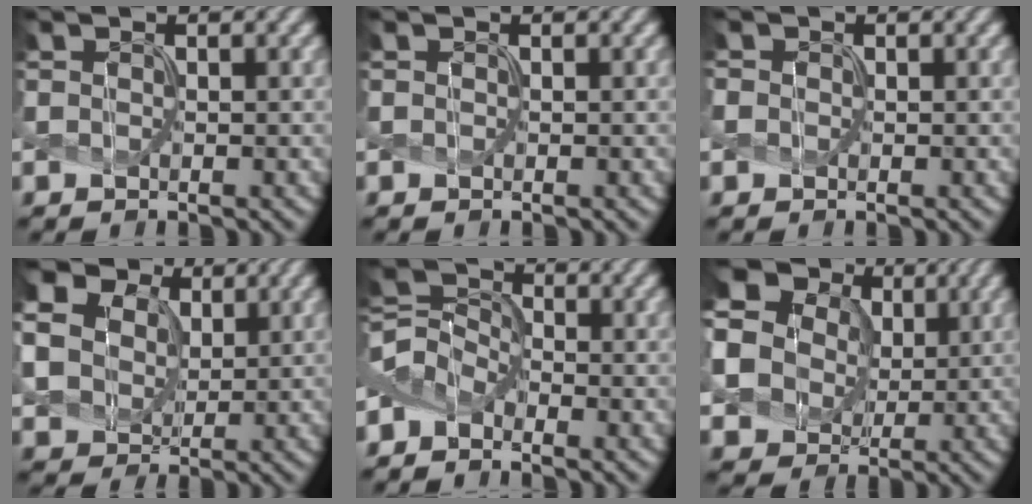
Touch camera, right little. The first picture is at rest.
{"total": 0.0}
{"total": 0.9, "force": [-0.1, 0.9, 0.1], "torque": [0.001, -0.001, -0.004]}
{"total": 11.0, "force": [5.2, 8.0, 5.4], "torque": [-0.151, 0.023, 0.092]}
{"total": 3.6, "force": [-1.7, 2.6, 1.9], "torque": [-0.044, 0.013, -0.046]}
{"total": 17.5, "force": [5.5, 15.1, 6.7], "torque": [-0.205, 0.027, 0.094]}